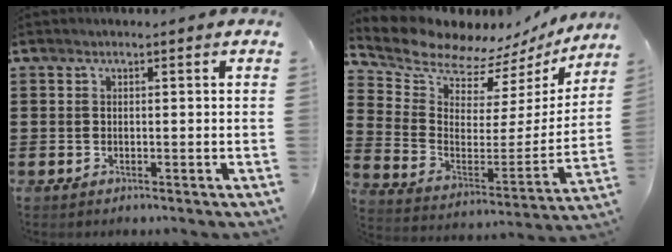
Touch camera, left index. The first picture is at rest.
{"total": 8.1, "force": [7.7, 2.6, 1.0], "torque": [-0.064, -0.067, 0.130]}